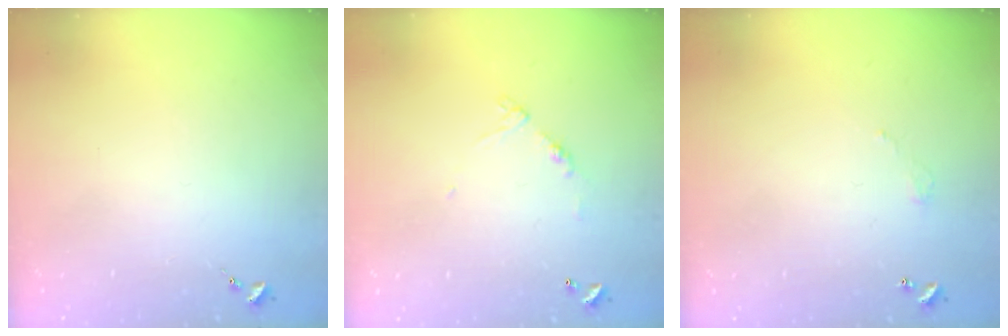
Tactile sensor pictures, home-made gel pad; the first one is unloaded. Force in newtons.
{"total": 6.7, "press": 6.6, "slide": 0.5}
{"total": 3.0, "press": 3.0, "slide": 0.2}